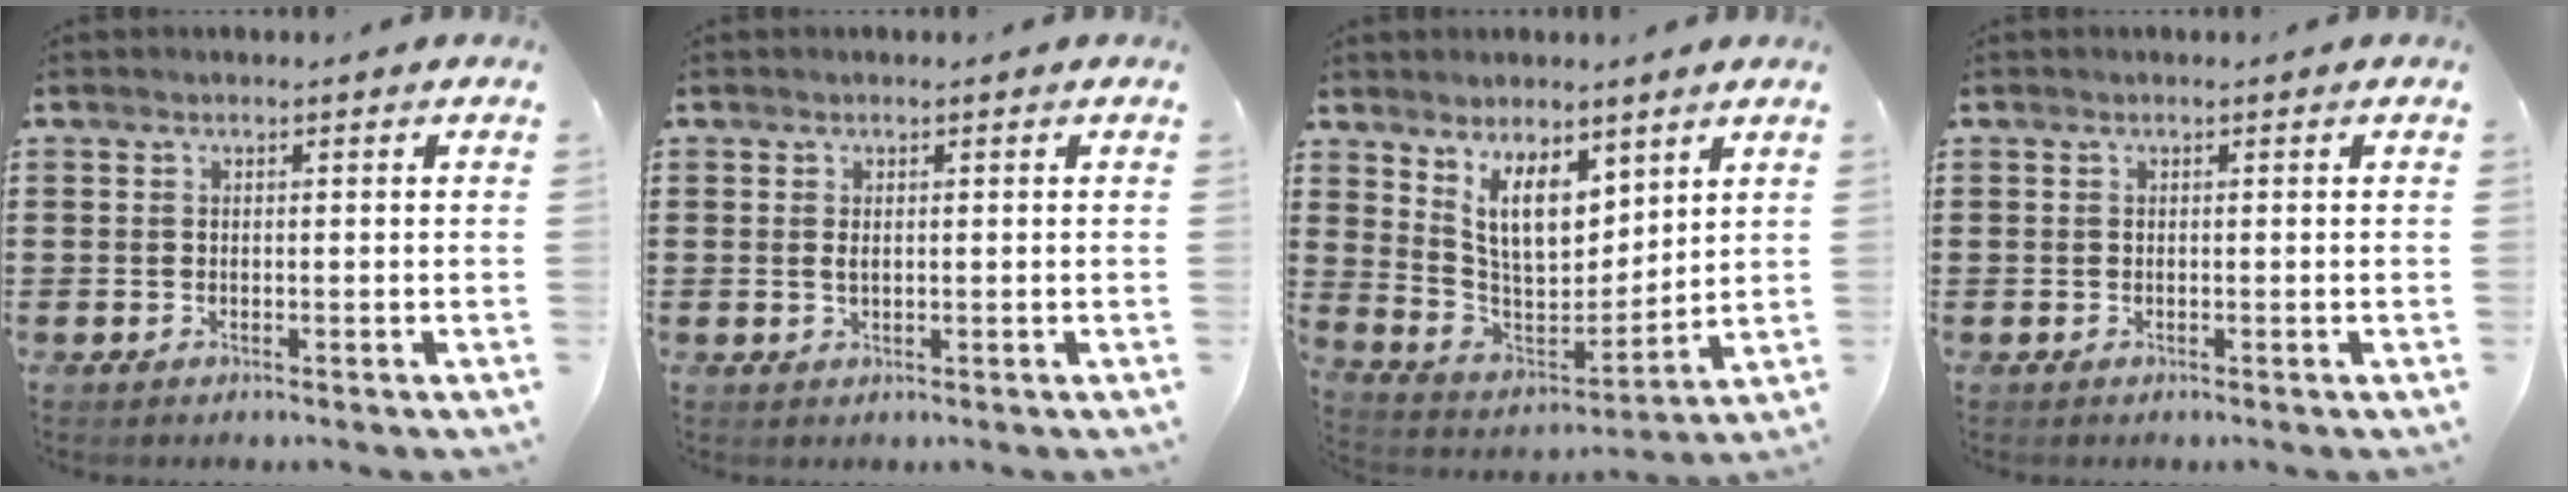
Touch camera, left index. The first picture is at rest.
{"total": 0.9, "force": [0.1, 0.4, 0.8], "torque": [-0.018, 0.004, 0.001]}
{"total": 9.4, "force": [5.9, 4.5, 5.7], "torque": [-0.116, -0.019, 0.110]}
{"total": 0.0}